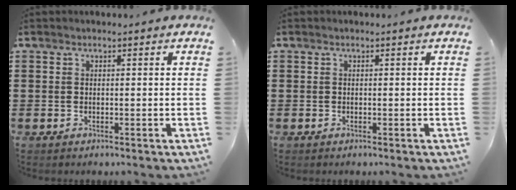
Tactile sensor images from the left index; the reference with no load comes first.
{"total": 0.0}